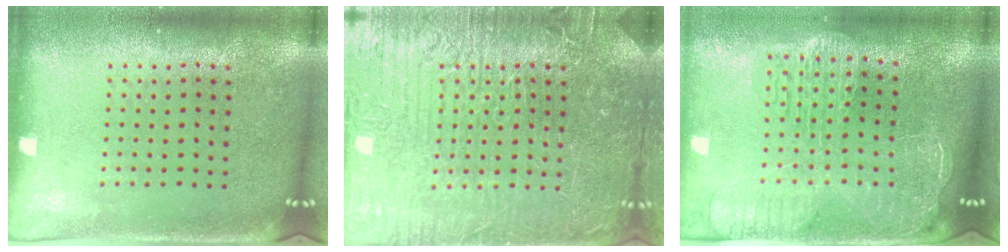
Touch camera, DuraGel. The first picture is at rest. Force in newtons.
{"total": 7.8, "press": 7.7, "slide": 1.0}
{"total": 2.7, "press": 2.3, "slide": 1.4}